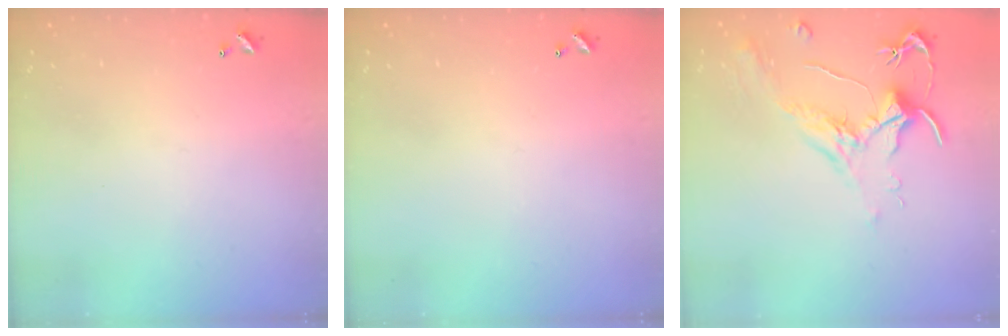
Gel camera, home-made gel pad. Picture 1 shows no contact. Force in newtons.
{"total": 0.0}
{"total": 1.8, "press": 1.7, "slide": 0.8}